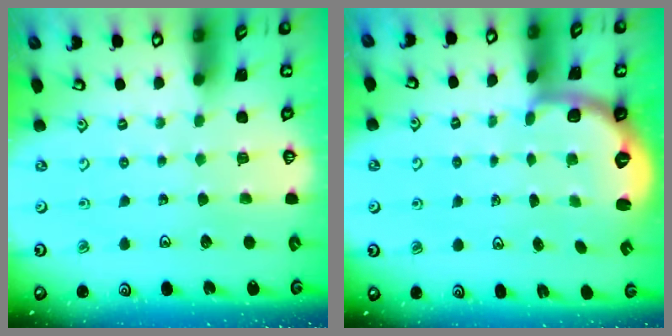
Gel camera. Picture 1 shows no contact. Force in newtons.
{"total": 2.6, "press": 1.6, "slide": 2.1}